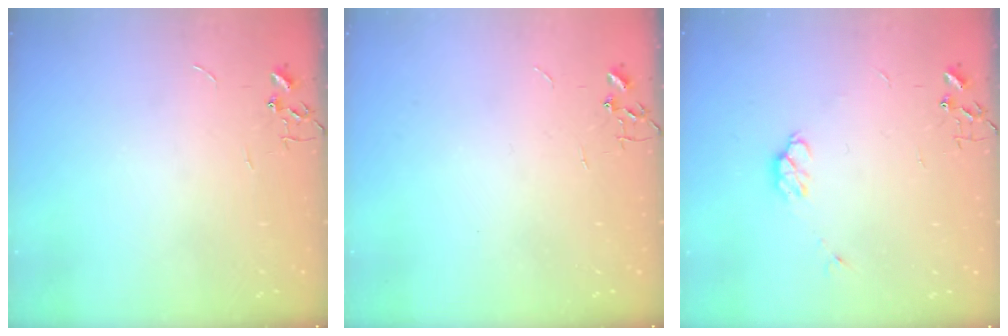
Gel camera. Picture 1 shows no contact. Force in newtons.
{"total": 0.0}
{"total": 6.2, "press": 6.0, "slide": 1.5}